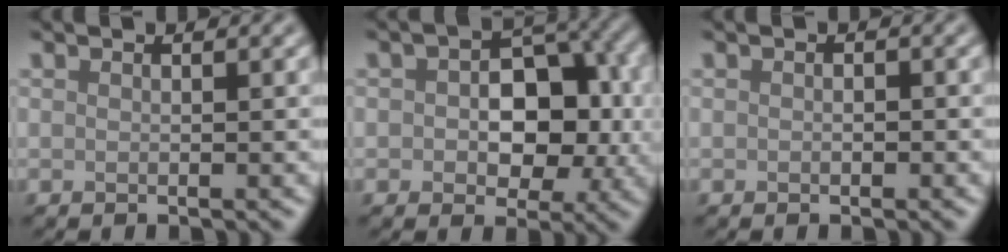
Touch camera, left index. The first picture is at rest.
{"total": 7.6, "force": [0.3, 5.0, 5.8], "torque": [-0.069, 0.001, 0.002]}
{"total": 0.5, "force": [0.0, 0.4, 0.4], "torque": [-0.003, -0.001, -0.001]}